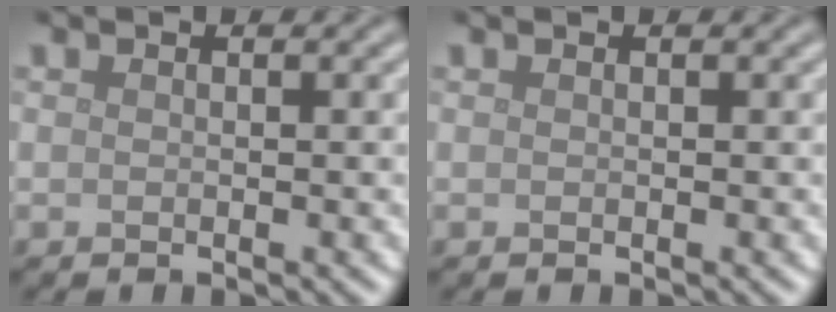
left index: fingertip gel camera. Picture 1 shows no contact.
{"total": 0.0}